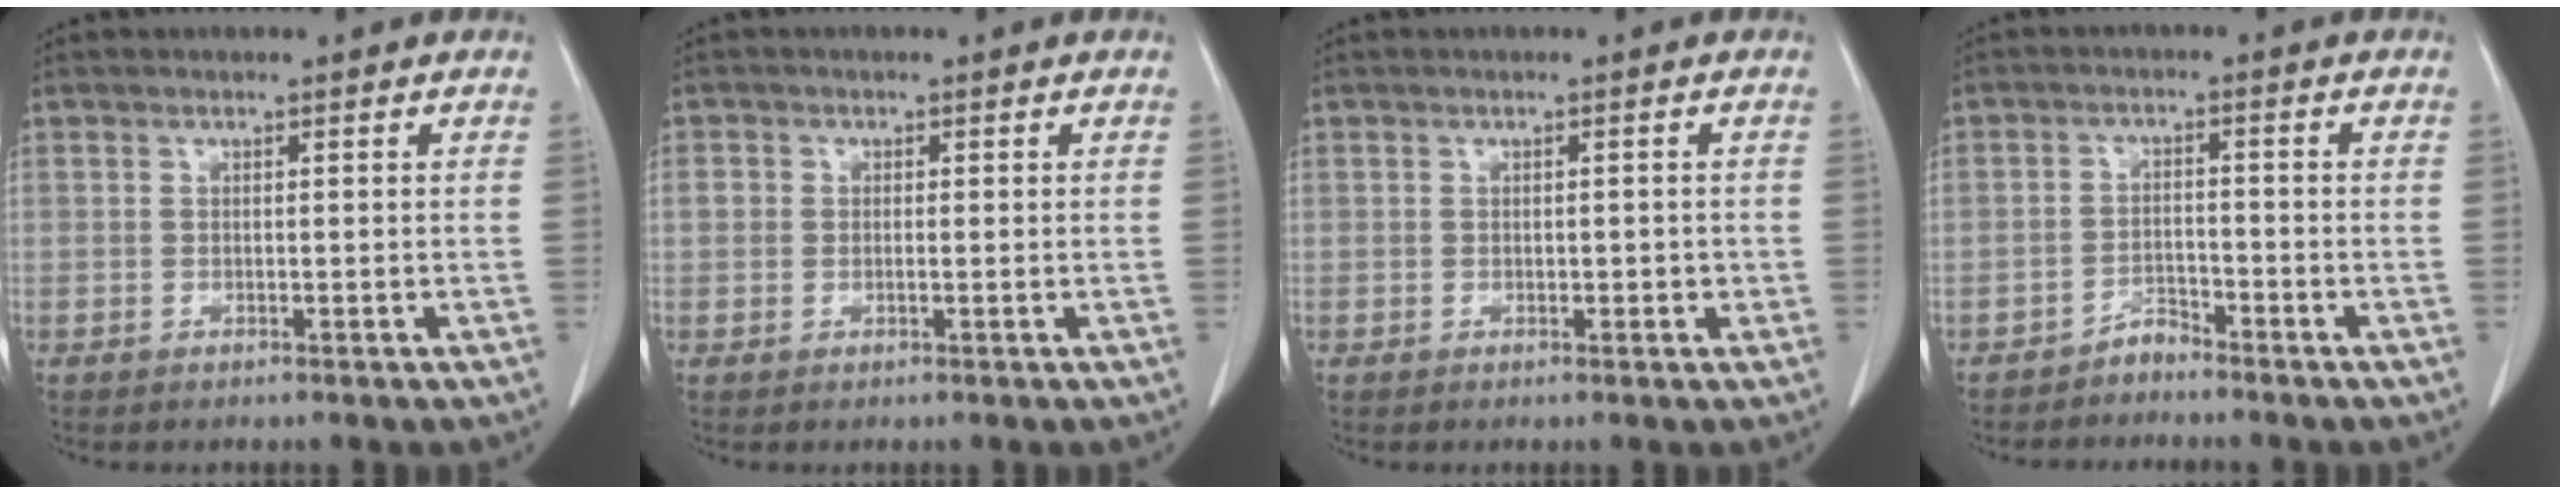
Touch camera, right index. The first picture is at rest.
{"total": 1.9, "force": [0.1, 1.5, 1.2], "torque": [-0.021, 0.006, 0.001]}
{"total": 1.6, "force": [-0.2, 0.9, 1.4], "torque": [-0.019, 0.002, 0.001]}
{"total": 2.2, "force": [-2.1, 0.6, 0.0], "torque": [0.010, 0.000, -0.036]}